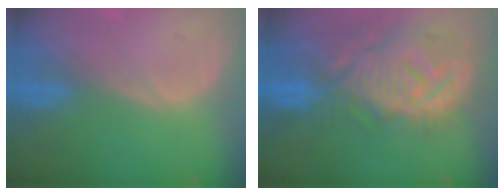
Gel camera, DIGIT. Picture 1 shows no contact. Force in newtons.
{"total": 12.8, "press": 11.3, "slide": 6.0}